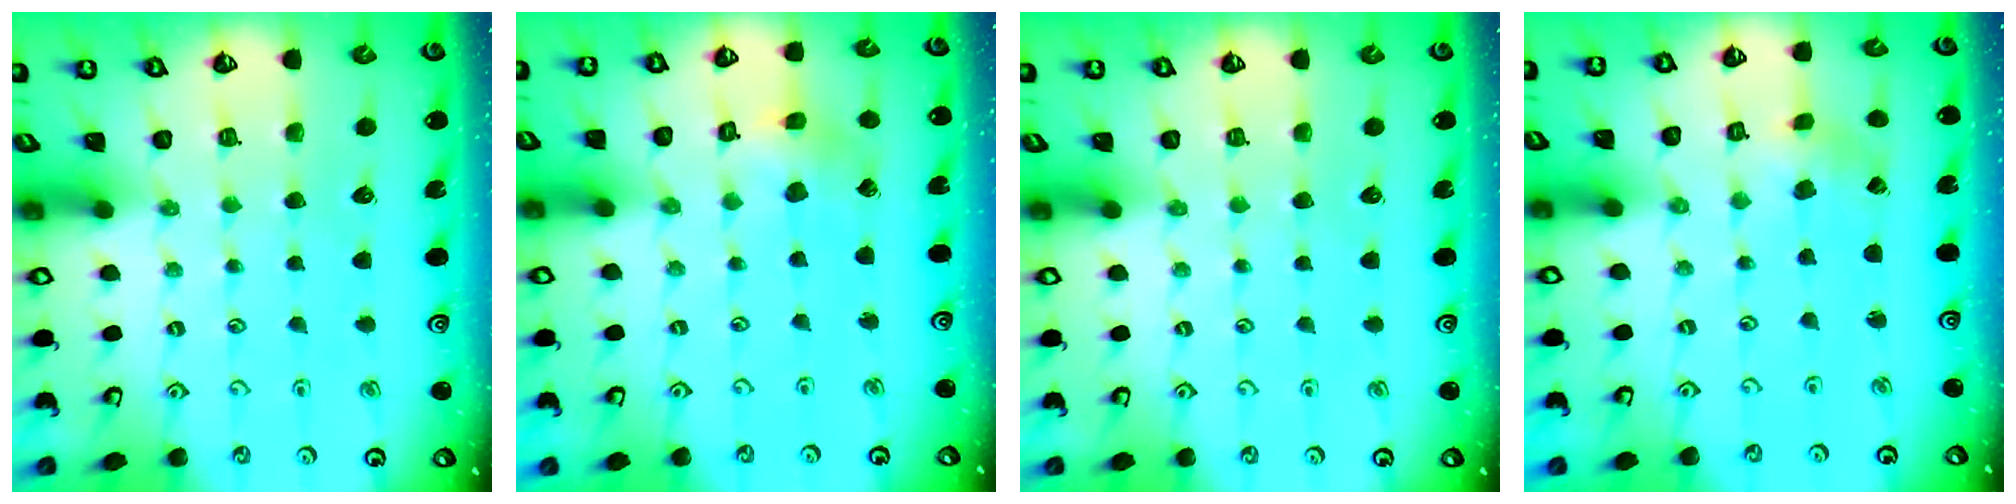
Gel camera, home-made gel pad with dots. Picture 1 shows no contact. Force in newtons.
{"total": 2.9, "press": 2.9, "slide": 0.3}
{"total": 0.0}
{"total": 0.8, "press": 0.8, "slide": 0.1}